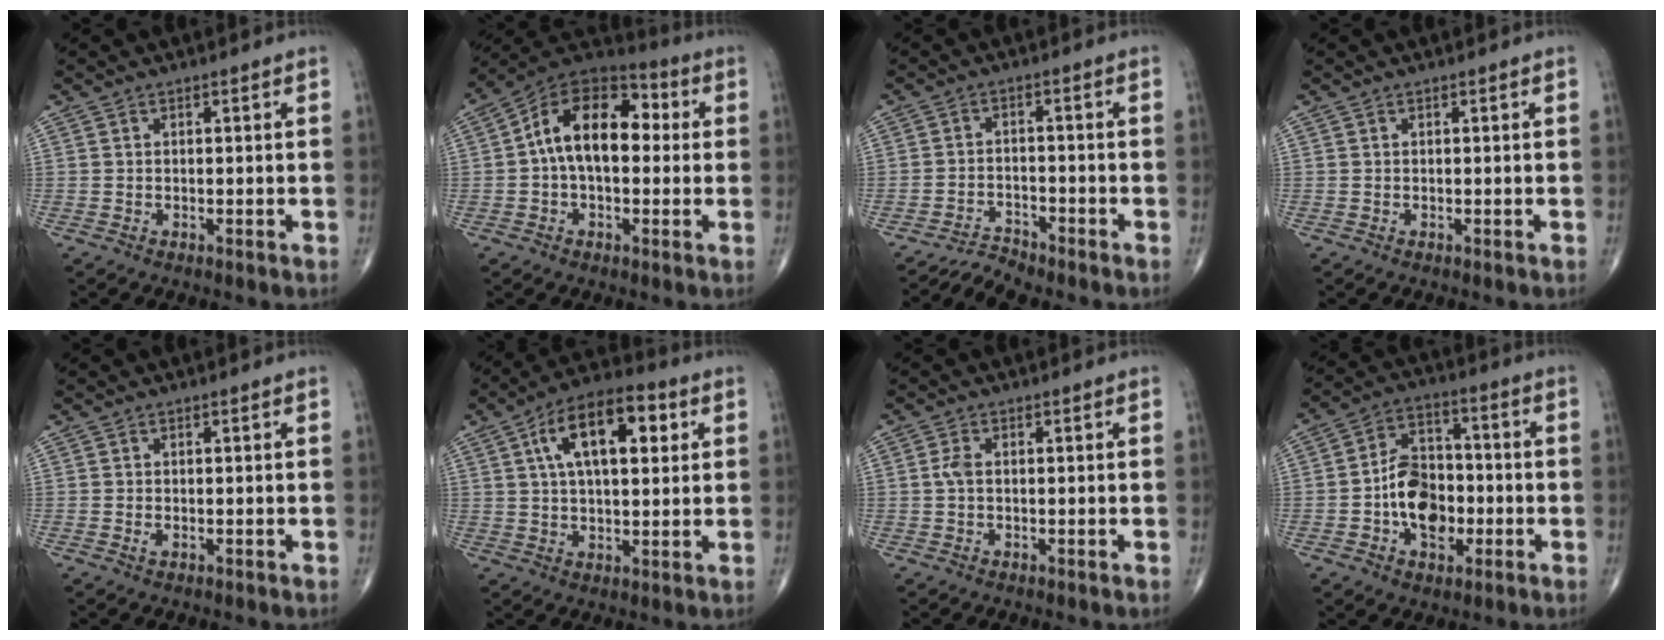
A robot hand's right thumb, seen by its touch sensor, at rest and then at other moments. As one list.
[{"total": 15.7, "force": [1.3, 9.5, 12.4], "torque": [-0.179, 0.043, 0.009]}, {"total": 3.4, "force": [-3.4, 0.0, -0.2], "torque": [-0.003, 0.017, -0.062]}, {"total": 0.0}, {"total": 0.8, "force": [-0.2, 0.5, 0.6], "torque": [-0.012, 0.000, -0.003]}, {"total": 15.3, "force": [4.8, 7.2, 12.6], "torque": [-0.192, 0.012, 0.073]}, {"total": 1.8, "force": [0.1, 1.0, 1.5], "torque": [-0.035, 0.002, -0.001]}, {"total": 12.0, "force": [-2.5, 8.2, 8.4], "torque": [-0.109, 0.029, -0.048]}]